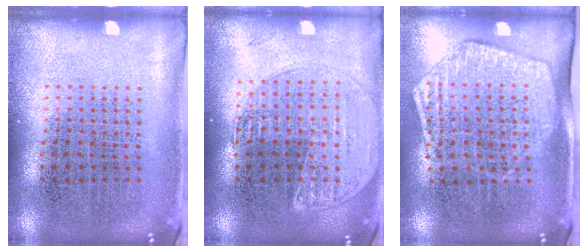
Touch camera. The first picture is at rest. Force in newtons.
{"total": 1.6, "press": 1.6, "slide": 0.5}
{"total": 1.8, "press": 1.5, "slide": 0.8}